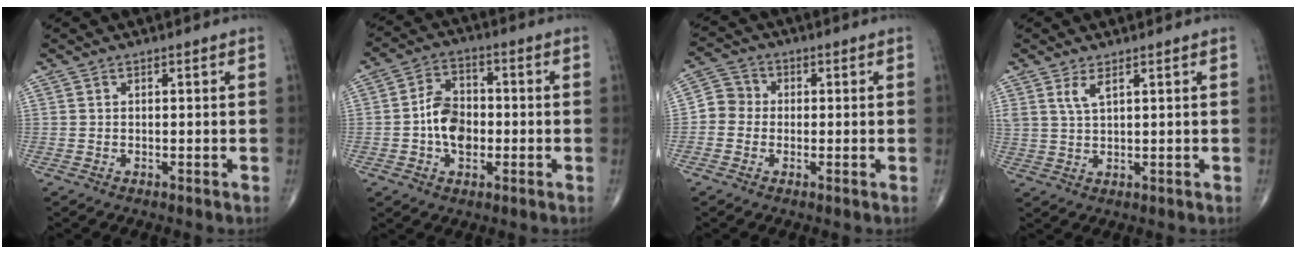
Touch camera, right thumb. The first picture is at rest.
{"total": 8.6, "force": [-1.3, 5.9, 6.0], "torque": [-0.082, 0.019, -0.031]}
{"total": 4.6, "force": [-0.6, 4.4, 1.4], "torque": [-0.004, 0.013, -0.026]}
{"total": 2.8, "force": [1.7, 0.8, 2.2], "torque": [-0.047, -0.008, 0.039]}